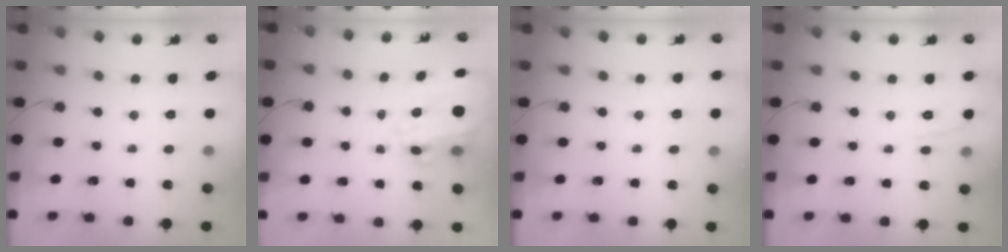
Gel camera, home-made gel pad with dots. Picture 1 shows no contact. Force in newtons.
{"total": 13.0, "press": 12.7, "slide": 2.7}
{"total": 2.7, "press": 2.3, "slide": 1.5}
{"total": 1.7, "press": 0.1, "slide": 1.7}